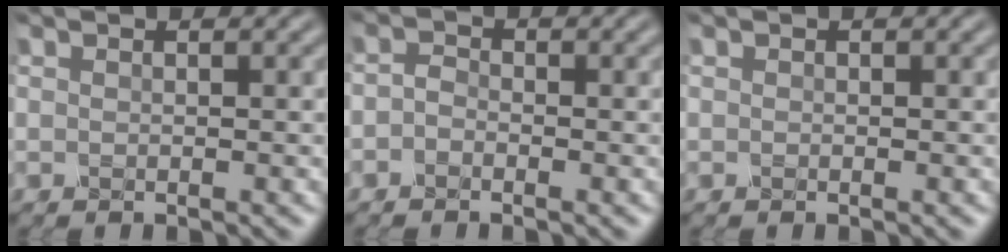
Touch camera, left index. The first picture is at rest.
{"total": 1.3, "force": [-1.0, 0.8, 0.4], "torque": [-0.005, 0.002, -0.030]}
{"total": 0.0}